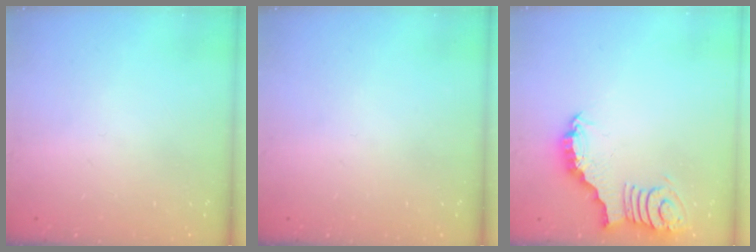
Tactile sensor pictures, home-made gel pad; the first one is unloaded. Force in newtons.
{"total": 0.0}
{"total": 3.4, "press": 3.3, "slide": 0.4}